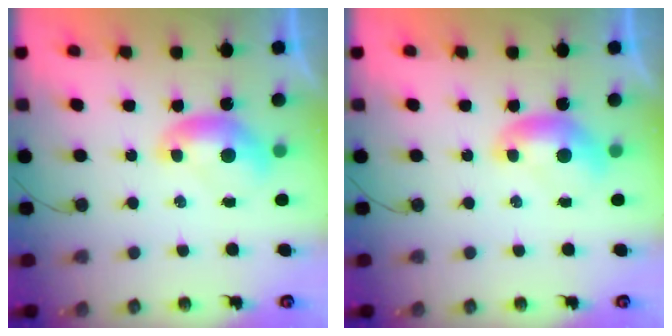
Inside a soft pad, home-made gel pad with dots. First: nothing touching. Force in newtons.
{"total": 0.0}